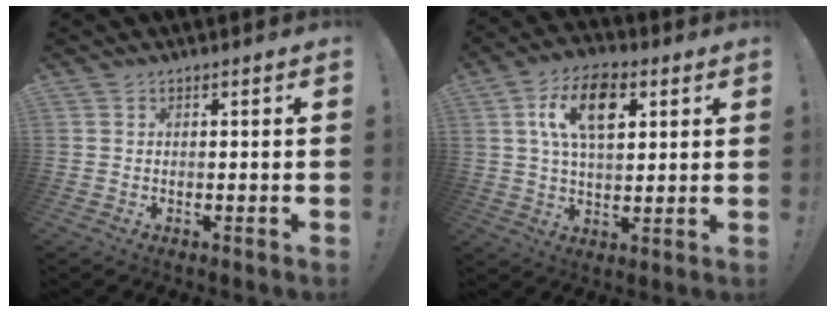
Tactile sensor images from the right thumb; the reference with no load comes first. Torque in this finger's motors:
{"motor_torque": [1.69, 1.62, 0.32, 0.18, 0.25]}